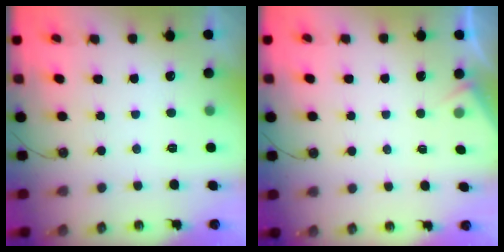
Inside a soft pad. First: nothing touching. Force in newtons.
{"total": 2.9, "press": 2.8, "slide": 0.5}